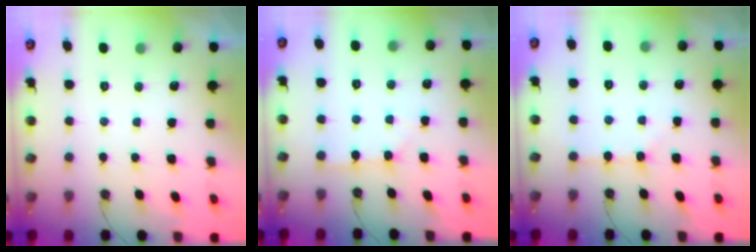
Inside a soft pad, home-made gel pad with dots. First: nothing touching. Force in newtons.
{"total": 2.0, "press": 2.0, "slide": 0.2}
{"total": 2.7, "press": 2.7, "slide": 0.5}